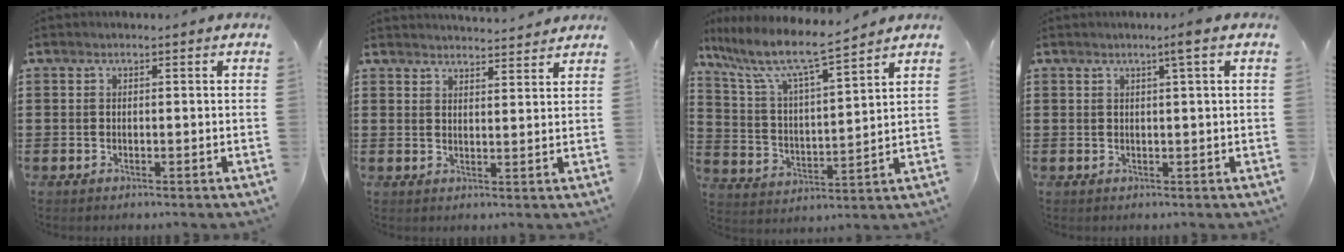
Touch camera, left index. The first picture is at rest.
{"total": 3.0, "force": [3.0, -0.1, 0.0], "torque": [-0.008, -0.013, 0.056]}
{"total": 8.4, "force": [6.9, 0.8, 4.8], "torque": [-0.121, -0.039, 0.112]}
{"total": 2.3, "force": [1.1, -0.4, 2.0], "torque": [-0.039, -0.004, 0.018]}